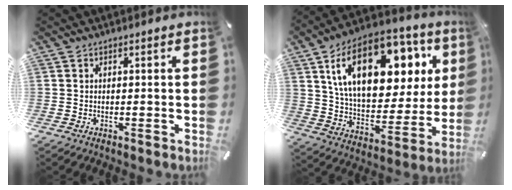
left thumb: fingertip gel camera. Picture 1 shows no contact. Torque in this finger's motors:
{"motor_torque": [2.50, 2.51, 1.85, -0.92, 0.42]}